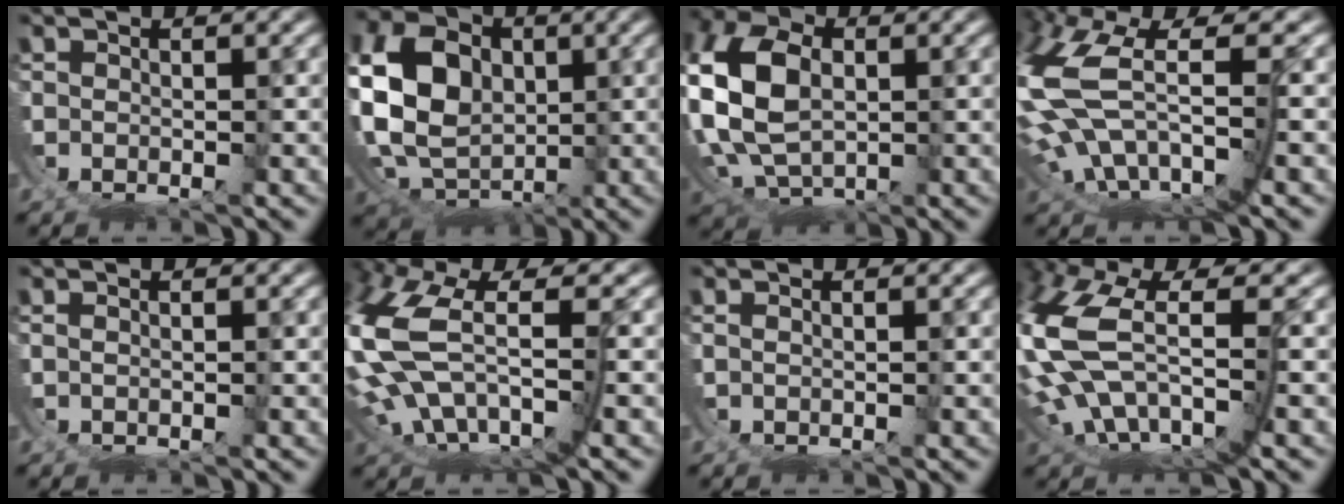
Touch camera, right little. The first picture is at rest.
{"total": 12.4, "force": [0.4, 9.5, 8.0], "torque": [-0.174, -0.038, 0.017]}
{"total": 9.2, "force": [0.3, 6.5, 6.5], "torque": [-0.178, -0.039, 0.032]}
{"total": 9.0, "force": [0.1, 5.2, 7.4], "torque": [-0.182, -0.016, 0.011]}
{"total": 0.0}
{"total": 8.2, "force": [0.0, 4.5, 6.9], "torque": [-0.179, -0.018, 0.014]}
{"total": 0.6, "force": [0.2, -0.6, 0.0], "torque": [0.005, 0.002, 0.004]}
{"total": 9.4, "force": [-0.1, 5.6, 7.5], "torque": [-0.195, -0.023, 0.013]}